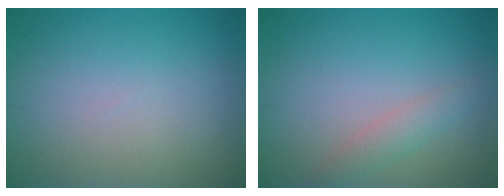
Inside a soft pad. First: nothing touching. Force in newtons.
{"total": 1.8, "press": 1.8, "slide": 0.1}